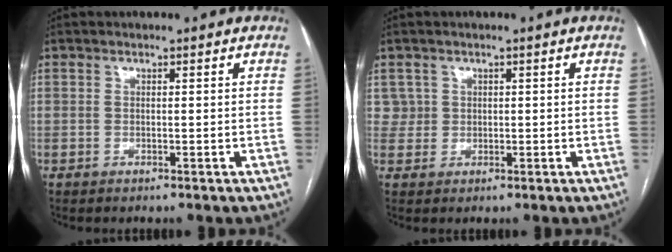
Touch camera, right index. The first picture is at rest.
{"total": 2.5, "force": [0.7, 2.4, -0.4], "torque": [0.023, 0.013, 0.011]}